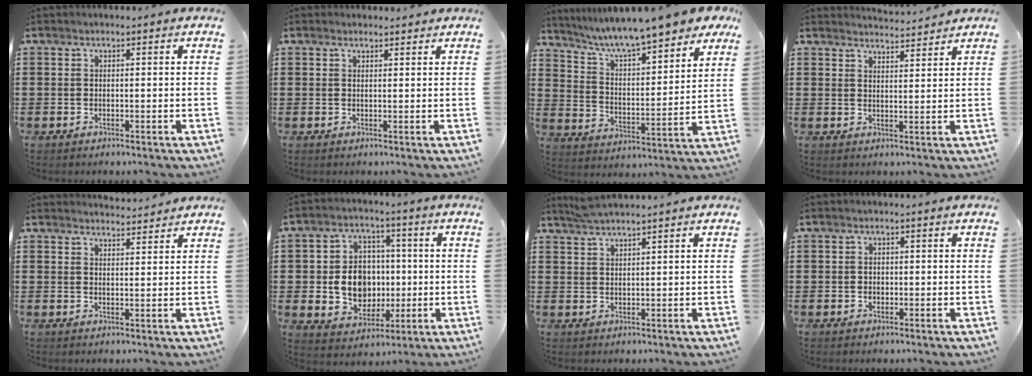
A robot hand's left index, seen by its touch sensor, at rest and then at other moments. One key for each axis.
{"total": 1.1, "fx": 1.0, "fy": 0.2, "fz": 0.2, "tx": -0.005, "ty": 0.002, "tz": 0.020}
{"total": 8.1, "fx": 7.4, "fy": -0.1, "fz": 3.4, "tx": -0.097, "ty": -0.045, "tz": 0.122}
{"total": 3.1, "fx": 3.1, "fy": 0.0, "fz": 0.2, "tx": -0.013, "ty": -0.013, "tz": 0.057}
{"total": 2.6, "fx": 2.6, "fy": 0.2, "fz": 0.1, "tx": -0.002, "ty": -0.011, "tz": 0.048}
{"total": 8.3, "fx": -0.2, "fy": 7.3, "fz": 4.0, "tx": -0.072, "ty": 0.015, "tz": -0.001}
{"total": 2.2, "fx": 2.0, "fy": -0.3, "fz": 0.9, "tx": -0.021, "ty": 0.003, "tz": 0.038}
{"total": 1.0, "fx": -0.2, "fy": 0.9, "fz": 0.4, "tx": -0.011, "ty": 0.005, "tz": -0.005}